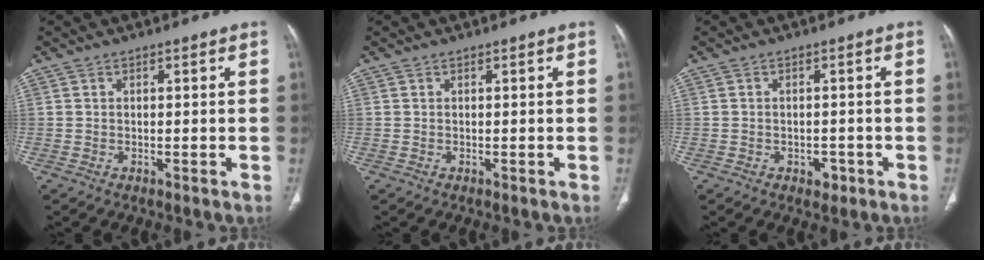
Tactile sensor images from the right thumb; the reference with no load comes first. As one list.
[{"total": 0.0}, {"total": 2.4, "force": [-1.1, 1.7, 1.2], "torque": [-0.008, 0.005, -0.010]}]